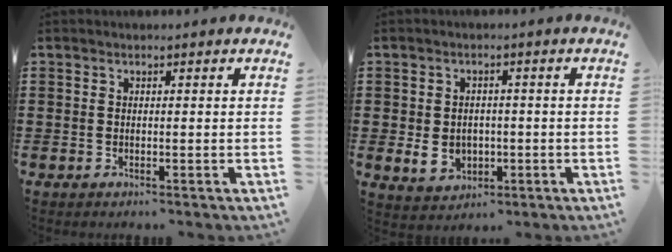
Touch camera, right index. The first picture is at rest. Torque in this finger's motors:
{"motor_torque": [1.07, 1.06, 0.22, 0.07]}